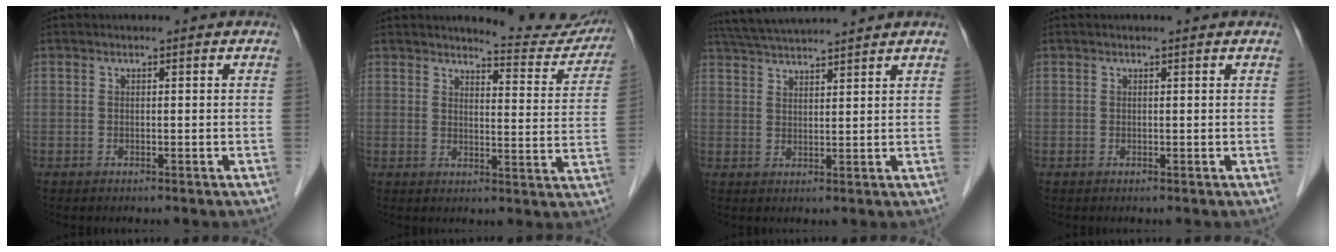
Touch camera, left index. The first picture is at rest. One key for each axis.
{"total": 11.4, "fx": 11.2, "fy": 1.5, "fz": 2.0, "tx": -0.010, "ty": -0.046, "tz": 0.117}
{"total": 8.8, "fx": 8.3, "fy": -0.6, "fz": 3.0, "tx": -0.060, "ty": 0.032, "tz": 0.137}
{"total": 0.8, "fx": 0.8, "fy": 0.0, "fz": 0.3, "tx": -0.011, "ty": 0.006, "tz": 0.012}